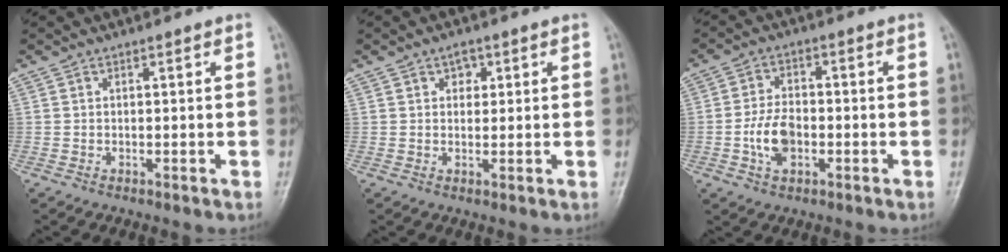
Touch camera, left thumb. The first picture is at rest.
{"total": 2.5, "force": [1.1, 1.8, 1.3], "torque": [-0.005, -0.002, 0.013]}
{"total": 6.7, "force": [-1.7, 4.2, 5.0], "torque": [-0.088, 0.012, -0.035]}